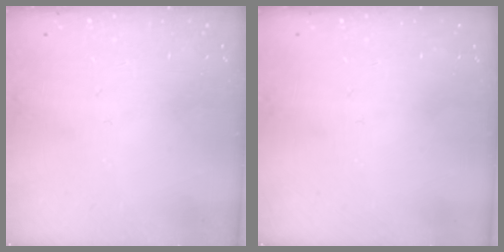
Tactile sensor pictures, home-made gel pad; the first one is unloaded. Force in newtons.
{"total": 0.0}